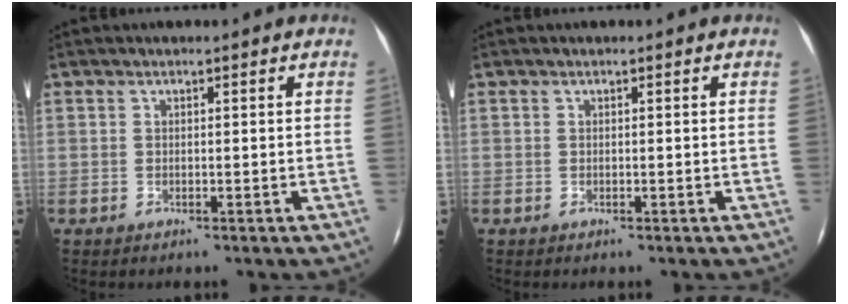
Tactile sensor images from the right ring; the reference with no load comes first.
{"total": 0.0}